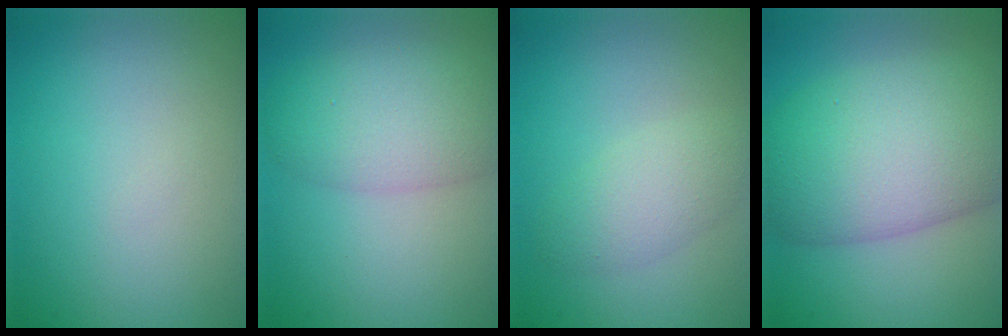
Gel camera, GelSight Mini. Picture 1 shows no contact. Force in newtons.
{"total": 5.5, "press": 5.5, "slide": 0.1}
{"total": 2.9, "press": 2.9, "slide": 0.1}
{"total": 11.1, "press": 11.1, "slide": 0.3}